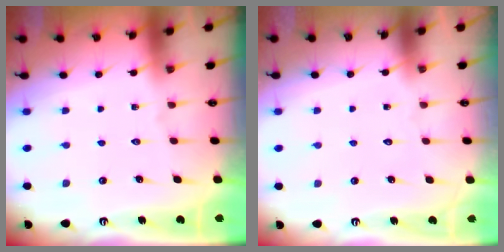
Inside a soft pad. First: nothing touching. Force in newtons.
{"total": 1.5, "press": 1.5, "slide": 0.0}